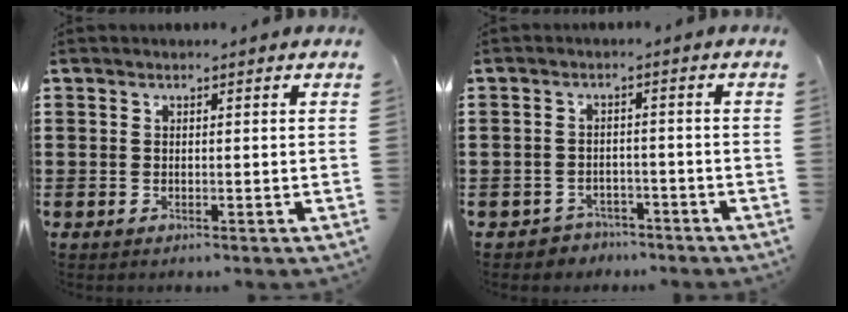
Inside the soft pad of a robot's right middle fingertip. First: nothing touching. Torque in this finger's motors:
{"motor_torque": [0.38, 0.01, 0.11, 0.01]}